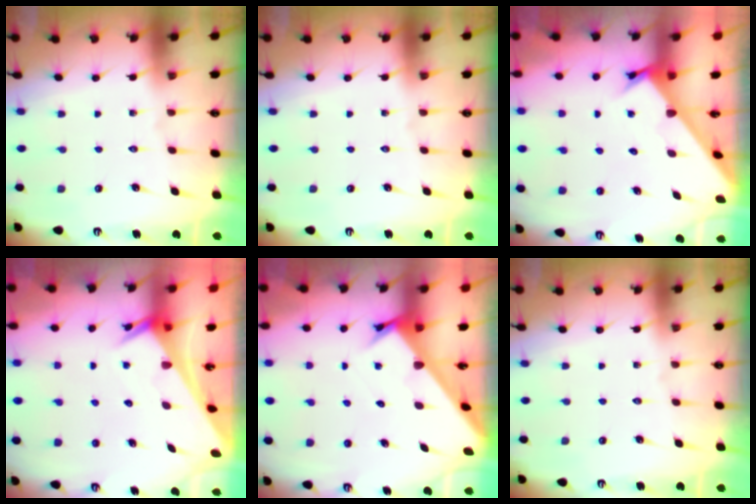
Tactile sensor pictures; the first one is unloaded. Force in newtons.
{"total": 0.0}
{"total": 2.4, "press": 2.4, "slide": 0.1}
{"total": 2.6, "press": 2.6, "slide": 0.2}
{"total": 2.8, "press": 2.8, "slide": 0.3}
{"total": 0.0}